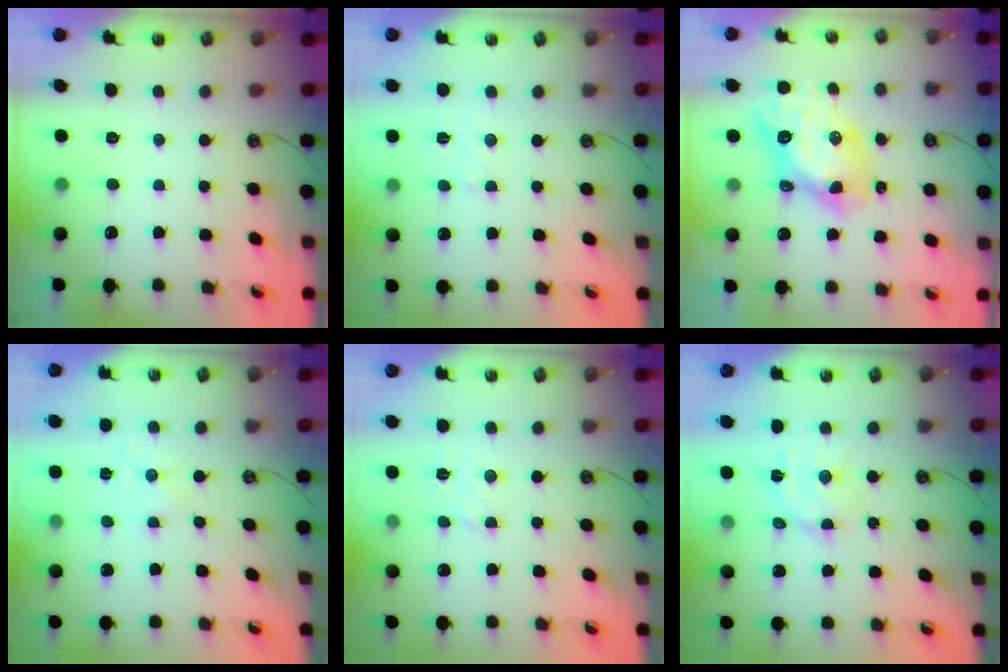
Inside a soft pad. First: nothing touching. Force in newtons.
{"total": 2.8, "press": 2.7, "slide": 0.5}
{"total": 13.0, "press": 12.9, "slide": 1.3}
{"total": 0.0}
{"total": 4.1, "press": 4.1, "slide": 0.5}
{"total": 8.7, "press": 8.7, "slide": 0.7}